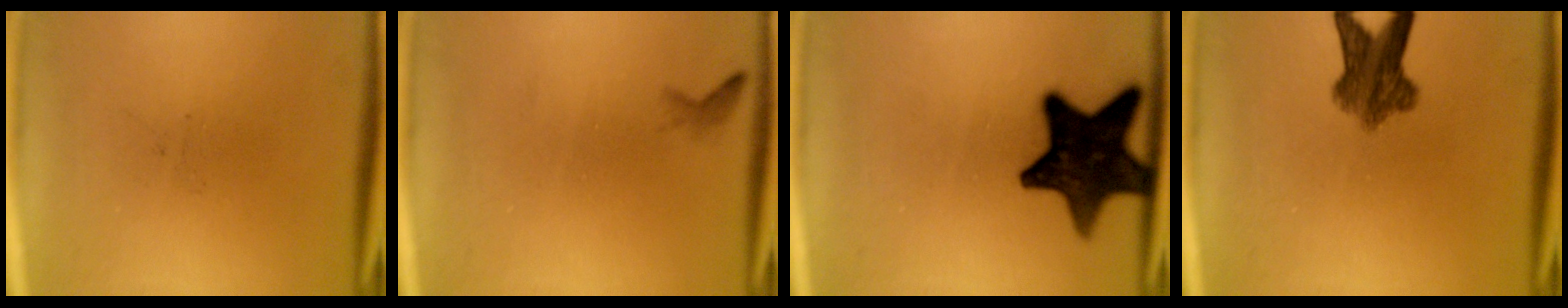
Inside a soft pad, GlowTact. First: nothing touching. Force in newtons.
{"total": 0.7}
{"total": 15.1}
{"total": 7.0}